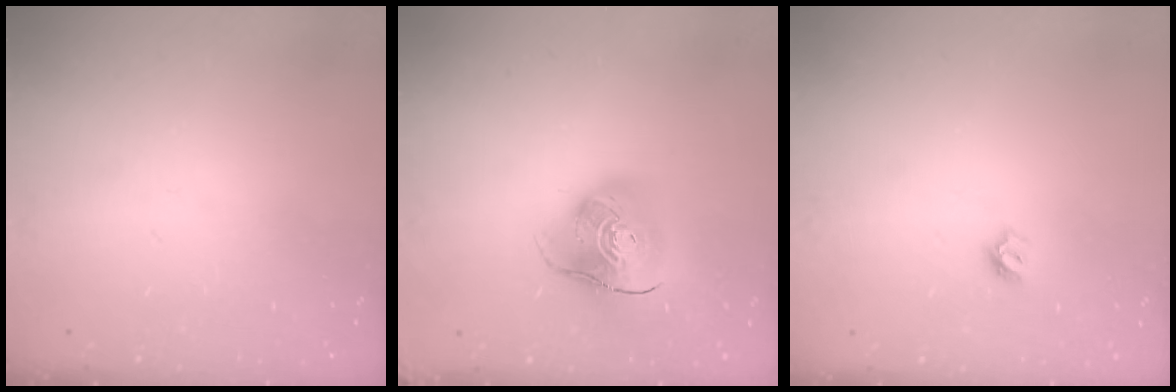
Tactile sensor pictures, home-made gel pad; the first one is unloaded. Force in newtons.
{"total": 12.7, "press": 12.6, "slide": 2.0}
{"total": 4.8, "press": 4.8, "slide": 0.6}